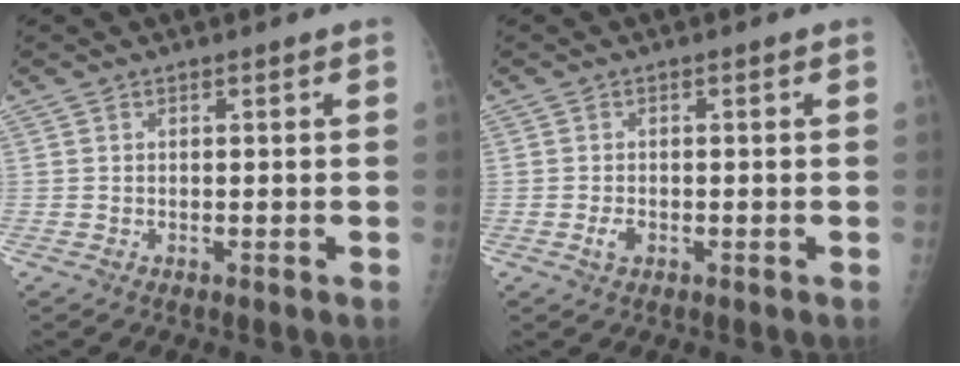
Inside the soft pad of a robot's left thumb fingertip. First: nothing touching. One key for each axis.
{"total": 2.0, "fx": -0.7, "fy": 1.2, "fz": 1.3, "tx": -0.025, "ty": 0.003, "tz": -0.014}